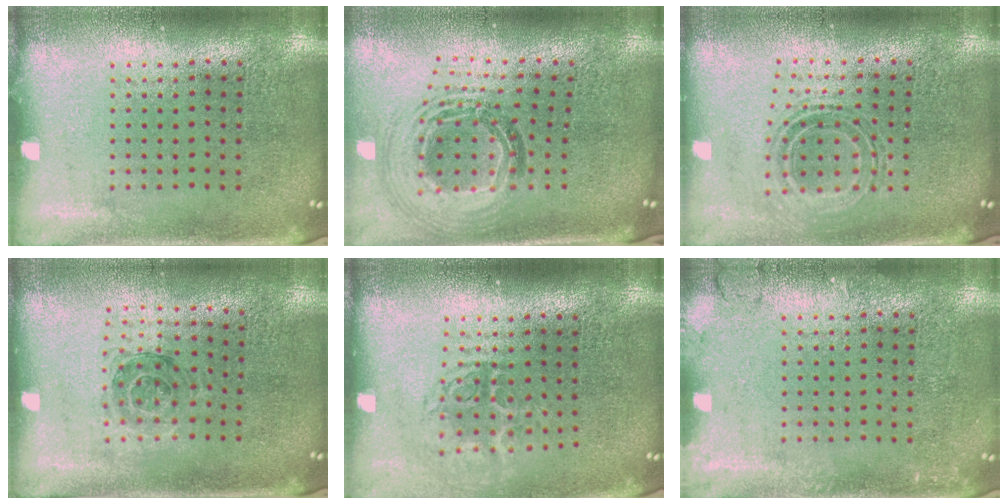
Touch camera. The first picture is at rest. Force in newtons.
{"total": 1.6, "press": 1.4, "slide": 0.8}
{"total": 0.7, "press": 0.7, "slide": 0.2}
{"total": 1.0, "press": 1.0, "slide": 0.2}
{"total": 1.6, "press": 1.2, "slide": 1.2}
{"total": 1.4, "press": 1.4, "slide": 0.2}